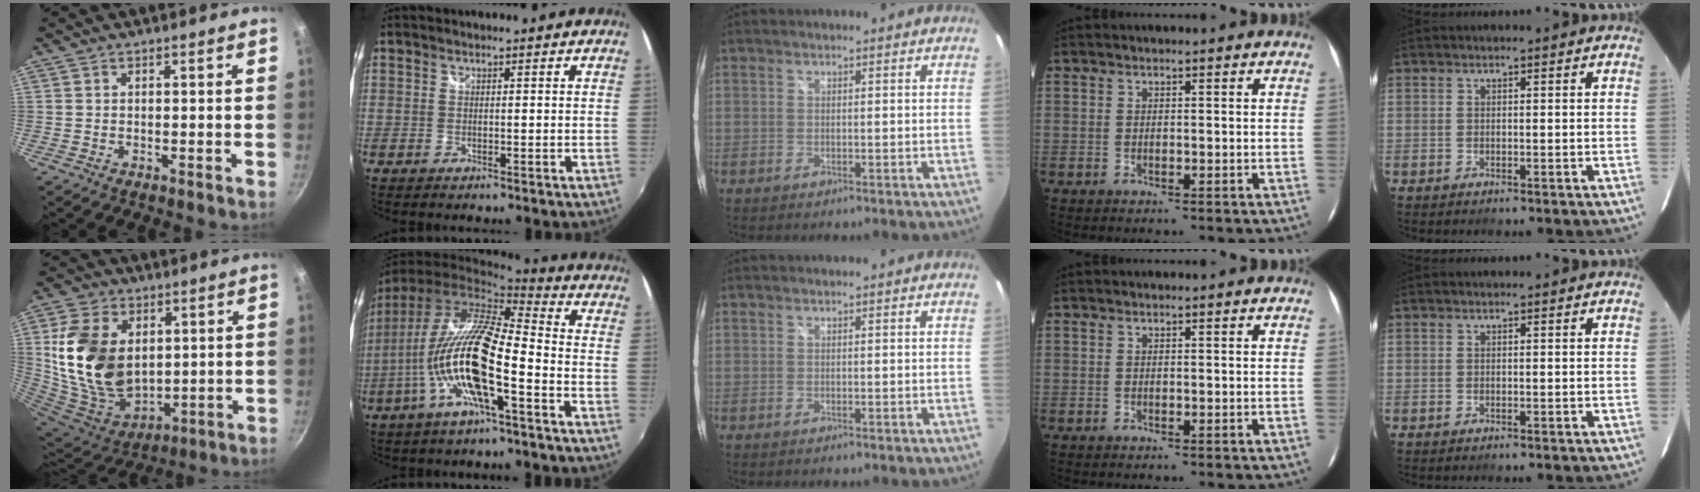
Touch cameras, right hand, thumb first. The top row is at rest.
{"thumb": {"total": 20.7, "force": [4.0, 14.1, 14.7], "torque": [-0.258, -0.031, 0.091]}, "index": {"total": 17.0, "force": [-5.1, 3.5, 15.8], "torque": [-0.284, -0.018, -0.102]}}